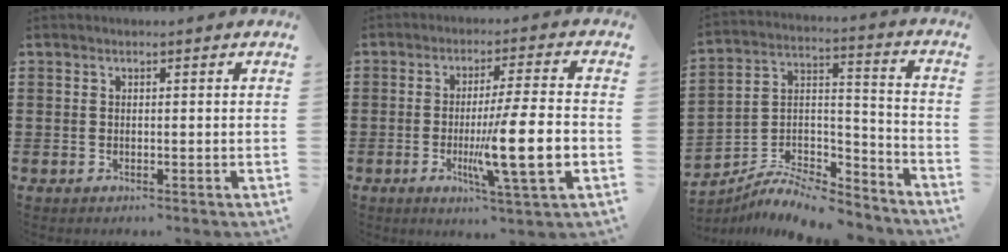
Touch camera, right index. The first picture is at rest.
{"total": 11.8, "force": [-2.7, 0.8, 11.5], "torque": [-0.202, -0.021, -0.051]}
{"total": 8.0, "force": [-7.2, 2.3, 2.6], "torque": [-0.050, 0.011, -0.140]}